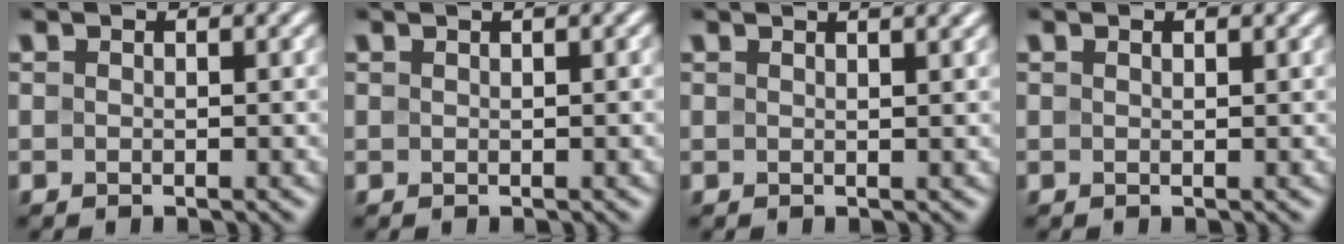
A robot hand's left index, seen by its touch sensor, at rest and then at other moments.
{"total": 1.0, "force": [0.6, 0.2, 0.7], "torque": [-0.009, 0.005, 0.006]}
{"total": 4.2, "force": [2.7, 1.8, 2.7], "torque": [-0.005, 0.027, -0.002]}
{"total": 0.5, "force": [0.4, 0.1, 0.2], "torque": [-0.004, 0.000, 0.008]}